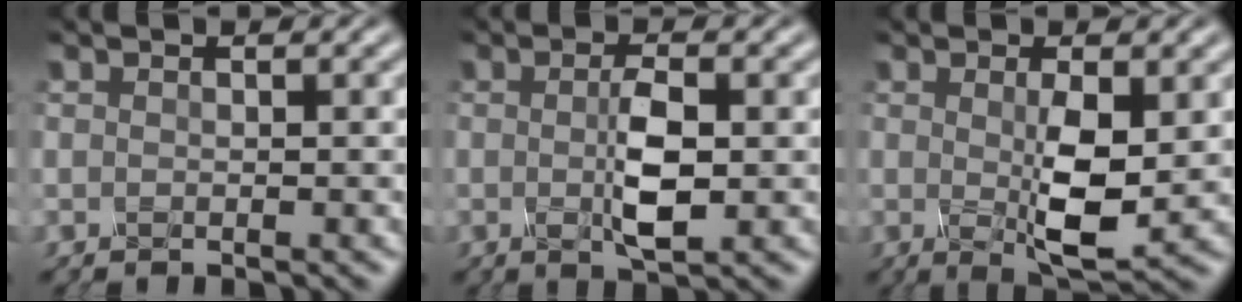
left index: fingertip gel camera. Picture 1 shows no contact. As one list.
[{"total": 3.0, "force": [-0.1, 0.5, 3.0], "torque": [-0.072, -0.003, 0.005]}, {"total": 4.2, "force": [0.0, 0.9, 4.1], "torque": [-0.091, -0.010, 0.011]}]